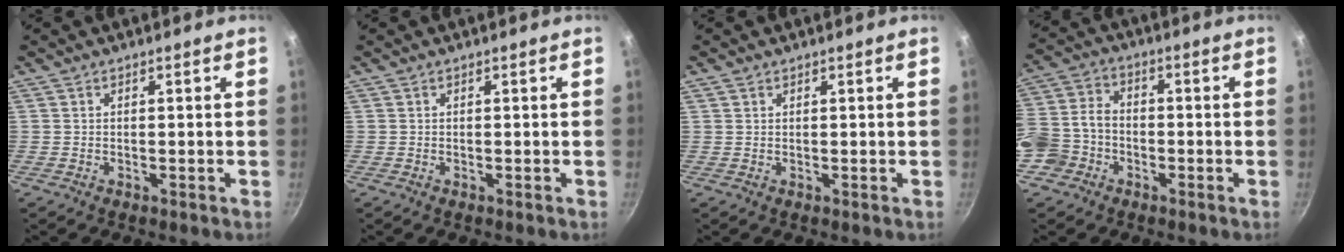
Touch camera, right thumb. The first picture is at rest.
{"total": 0.0}
{"total": 0.7, "force": [0.5, 0.5, 0.2], "torque": [-0.003, -0.001, 0.008]}
{"total": 10.8, "force": [-4.7, 8.5, 4.8], "torque": [-0.077, 0.050, -0.101]}